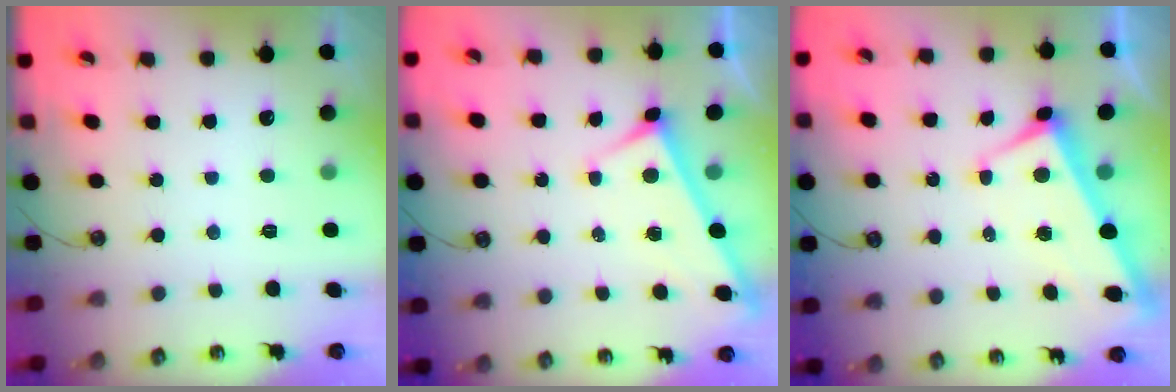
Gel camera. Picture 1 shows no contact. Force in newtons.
{"total": 3.4, "press": 3.4, "slide": 0.2}
{"total": 2.5, "press": 2.4, "slide": 0.9}